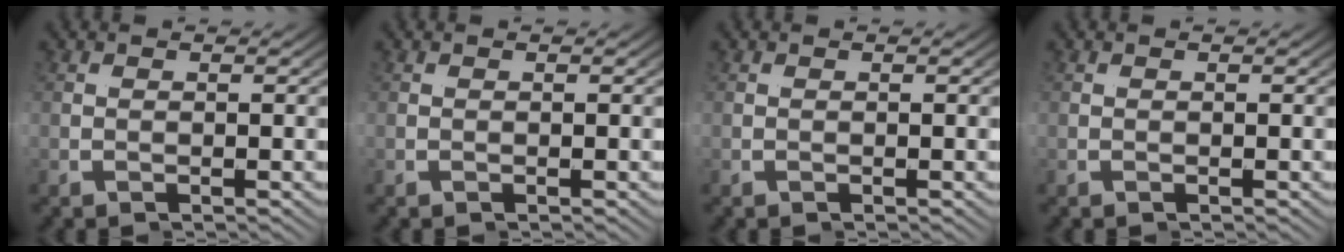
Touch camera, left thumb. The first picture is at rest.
{"total": 0.0}
{"total": 0.0}
{"total": 0.0}